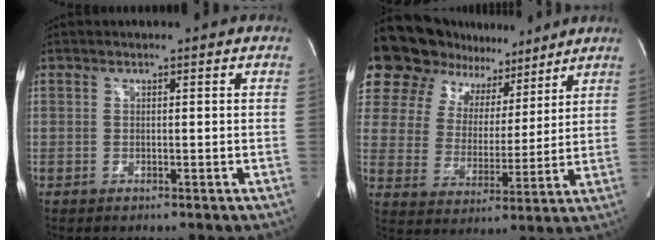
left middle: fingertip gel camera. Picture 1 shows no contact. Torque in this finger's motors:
{"motor_torque": [2.14, 0.00, 1.06, 0.21]}